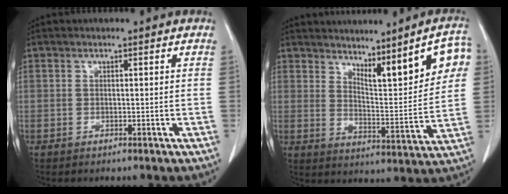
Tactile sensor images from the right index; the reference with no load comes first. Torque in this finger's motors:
{"motor_torque": [0.89, 0.88, 0.17, 0.05]}